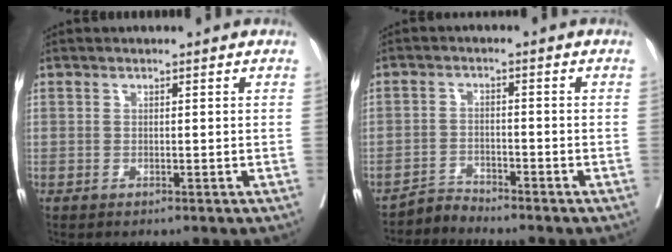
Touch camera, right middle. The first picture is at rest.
{"total": 2.6, "force": [-2.4, -0.3, -1.0], "torque": [0.026, -0.011, -0.043]}